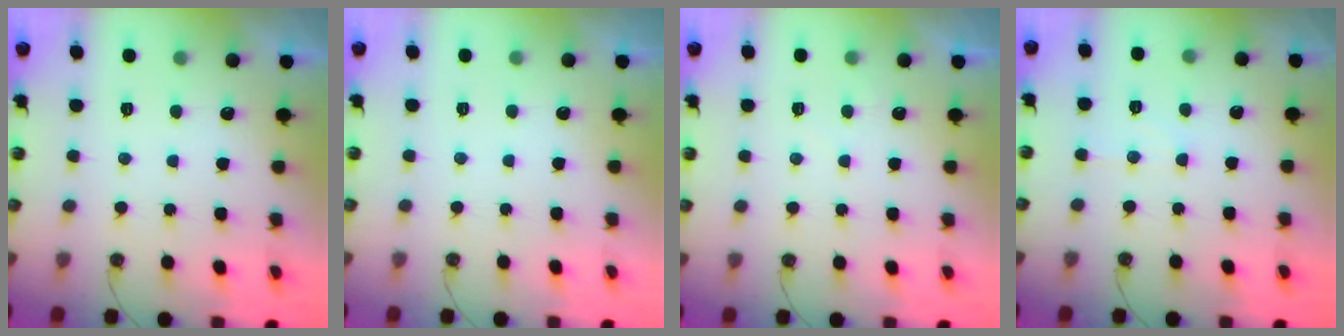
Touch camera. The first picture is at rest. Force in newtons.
{"total": 0.0}
{"total": 3.1, "press": 3.1, "slide": 0.4}
{"total": 5.5, "press": 5.5, "slide": 0.2}